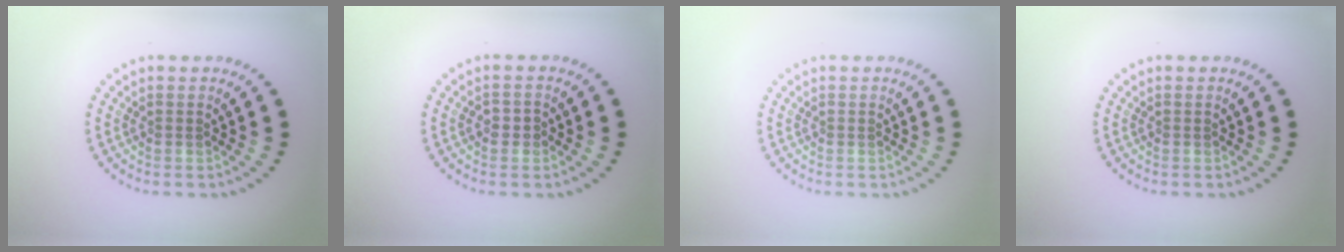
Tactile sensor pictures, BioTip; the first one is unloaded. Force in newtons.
{"total": 1.2, "press": 1.1, "slide": 0.3}
{"total": 0.0}
{"total": 0.0}